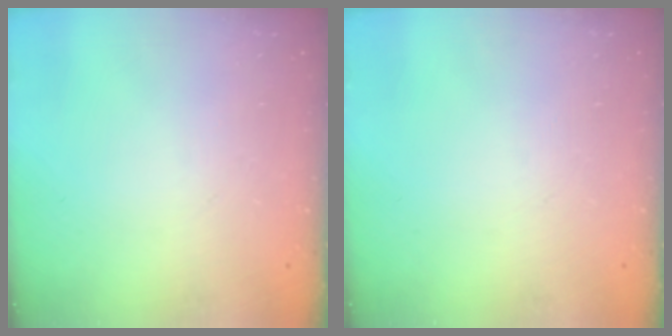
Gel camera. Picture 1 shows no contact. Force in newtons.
{"total": 0.0}